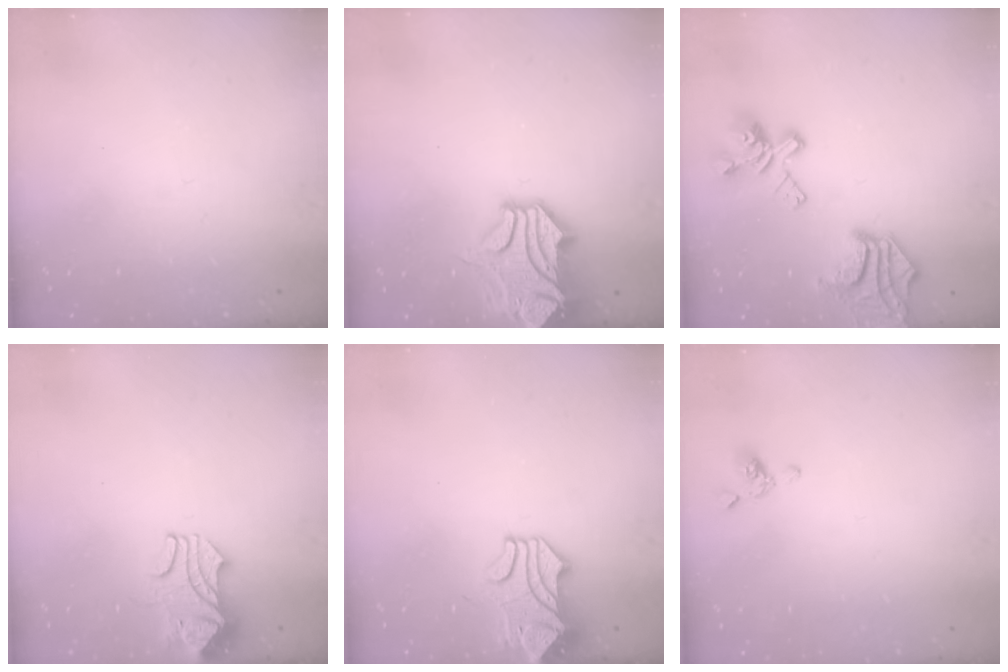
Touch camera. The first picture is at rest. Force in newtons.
{"total": 7.3, "press": 7.1, "slide": 1.6}
{"total": 12.1, "press": 11.7, "slide": 3.3}
{"total": 2.4, "press": 2.2, "slide": 1.0}
{"total": 2.7, "press": 2.5, "slide": 1.1}
{"total": 2.3, "press": 2.3, "slide": 0.6}